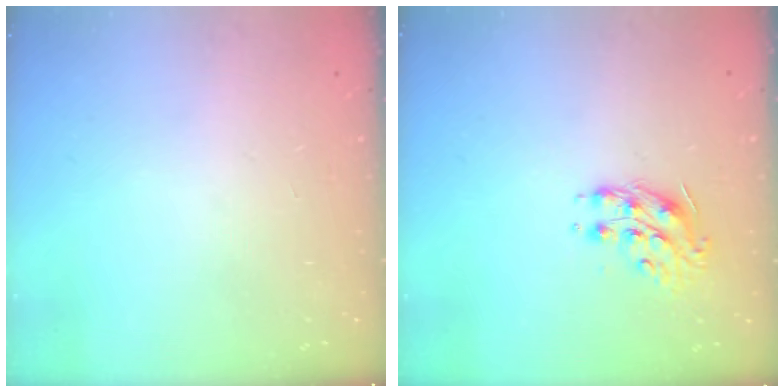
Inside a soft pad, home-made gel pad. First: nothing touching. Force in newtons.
{"total": 9.3, "press": 9.3, "slide": 0.2}